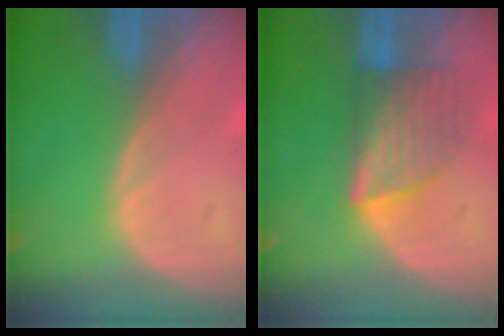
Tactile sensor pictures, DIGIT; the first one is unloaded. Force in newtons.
{"total": 6.3, "press": 6.3, "slide": 0.4}